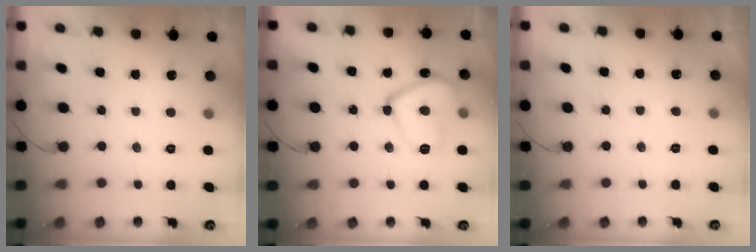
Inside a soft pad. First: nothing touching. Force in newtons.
{"total": 13.7, "press": 13.6, "slide": 1.3}
{"total": 2.0, "press": 2.0, "slide": 0.5}